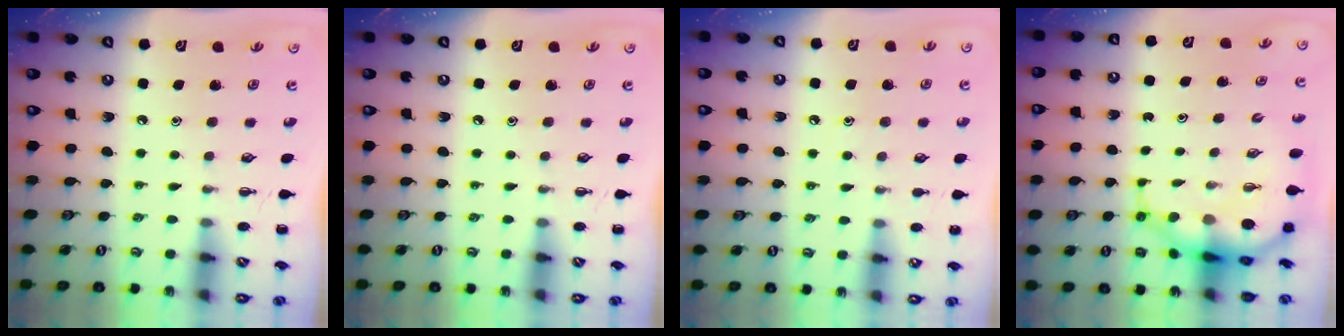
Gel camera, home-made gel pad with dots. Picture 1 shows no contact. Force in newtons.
{"total": 0.0}
{"total": 6.0, "press": 5.8, "slide": 1.6}
{"total": 8.9, "press": 8.5, "slide": 2.7}